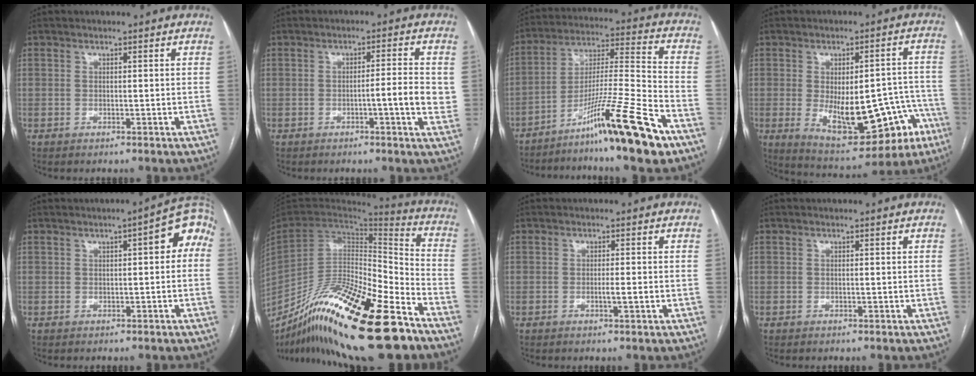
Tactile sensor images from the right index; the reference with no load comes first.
{"total": 5.0, "force": [-0.7, 0.3, 5.0], "torque": [-0.069, 0.002, -0.013]}
{"total": 17.5, "force": [-11.2, -1.0, 13.4], "torque": [-0.248, -0.020, -0.193]}
{"total": 17.2, "force": [-5.7, 7.9, 14.1], "torque": [-0.173, 0.019, -0.056]}
{"total": 6.2, "force": [1.2, 1.9, 5.8], "torque": [-0.065, 0.031, 0.009]}
{"total": 30.4, "force": [-20.2, 5.1, 22.2], "torque": [-0.371, -0.043, -0.351]}
{"total": 1.8, "force": [-0.5, -0.1, 1.7], "torque": [-0.032, -0.002, -0.010]}
{"total": 0.0}